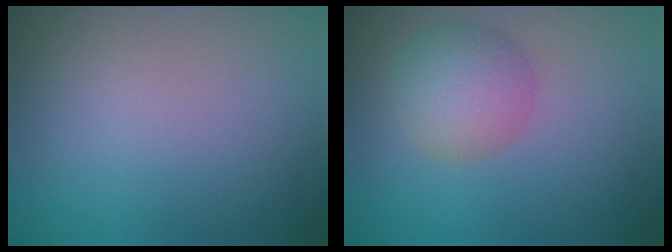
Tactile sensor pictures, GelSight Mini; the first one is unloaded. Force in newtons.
{"total": 3.9, "press": 3.9, "slide": 0.1}